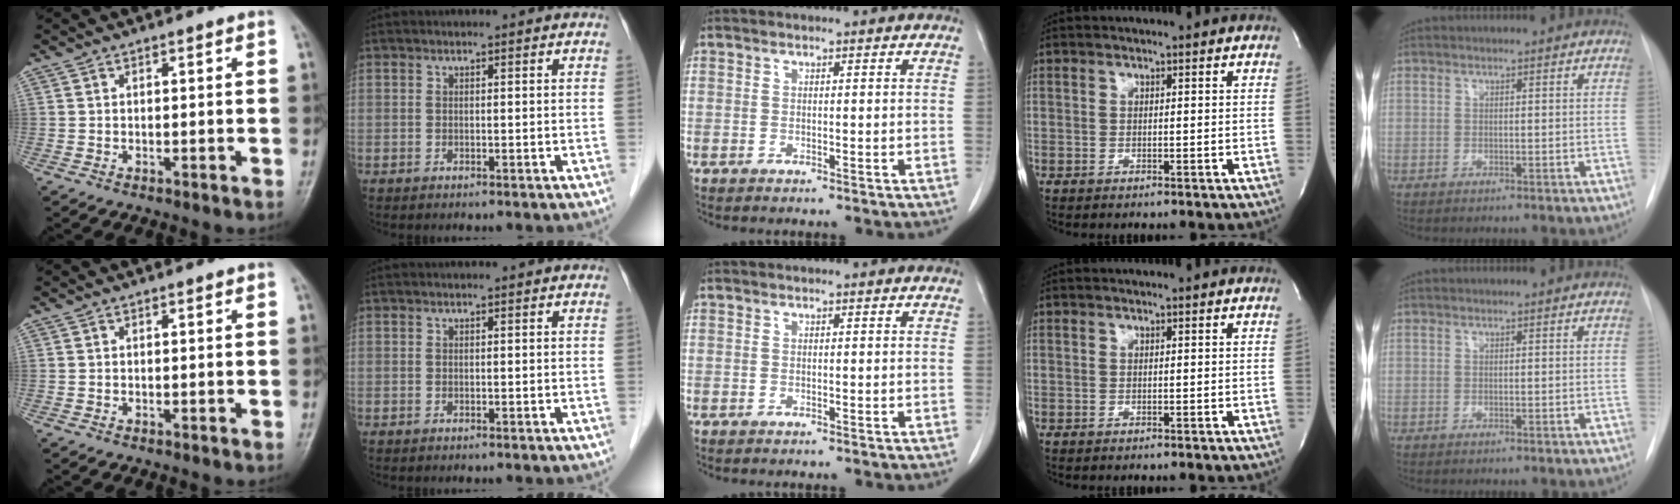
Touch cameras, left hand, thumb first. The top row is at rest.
{}